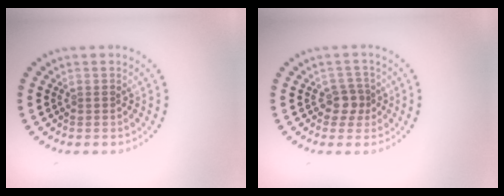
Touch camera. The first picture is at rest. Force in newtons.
{"total": 2.1, "press": 1.7, "slide": 1.1}